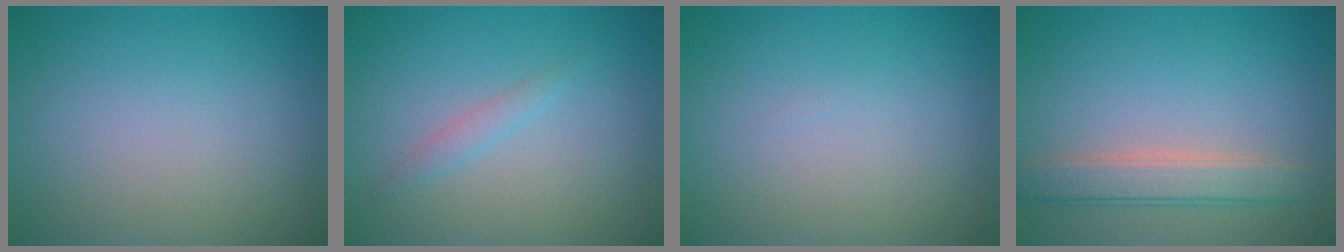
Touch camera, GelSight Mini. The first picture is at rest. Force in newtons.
{"total": 1.1, "press": 1.1, "slide": 0.1}
{"total": 0.0}
{"total": 3.3, "press": 3.3, "slide": 0.3}